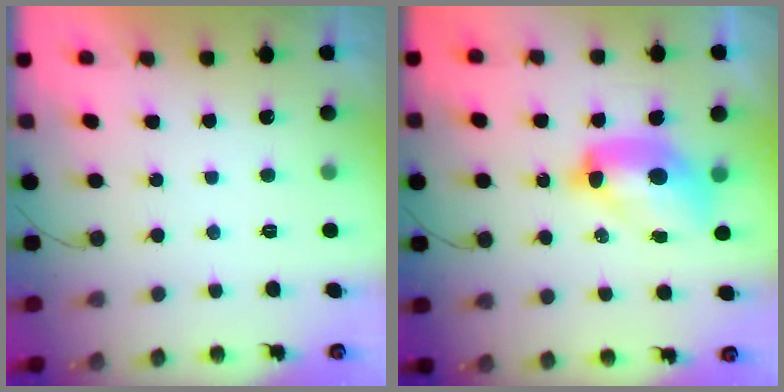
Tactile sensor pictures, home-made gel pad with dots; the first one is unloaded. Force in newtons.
{"total": 11.3, "press": 11.2, "slide": 1.1}